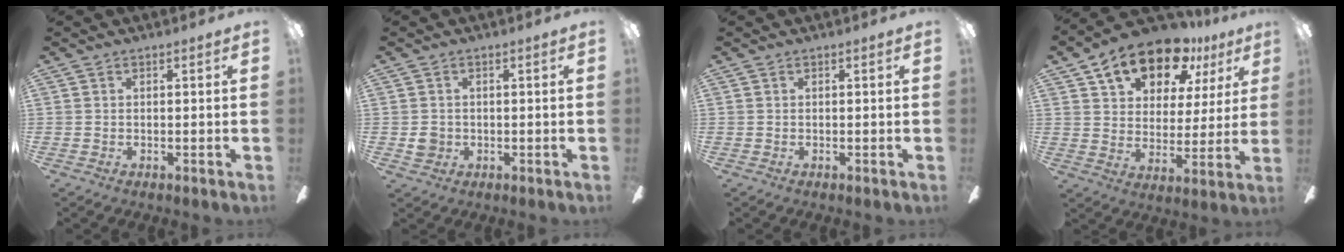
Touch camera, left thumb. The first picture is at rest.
{"total": 2.7, "force": [0.0, 2.5, 1.0], "torque": [-0.012, 0.003, -0.001]}
{"total": 0.0}
{"total": 16.2, "force": [11.4, 8.6, 7.7], "torque": [-0.124, -0.063, 0.201]}